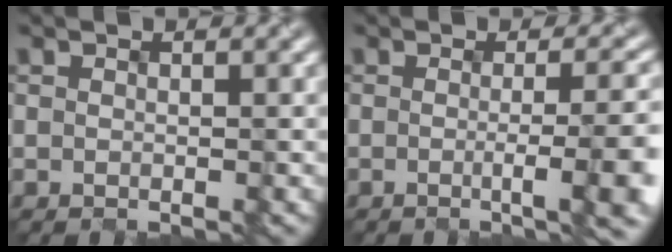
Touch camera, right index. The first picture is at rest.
{"total": 7.1, "force": [-1.0, 2.0, 6.8], "torque": [-0.073, -0.001, -0.011]}